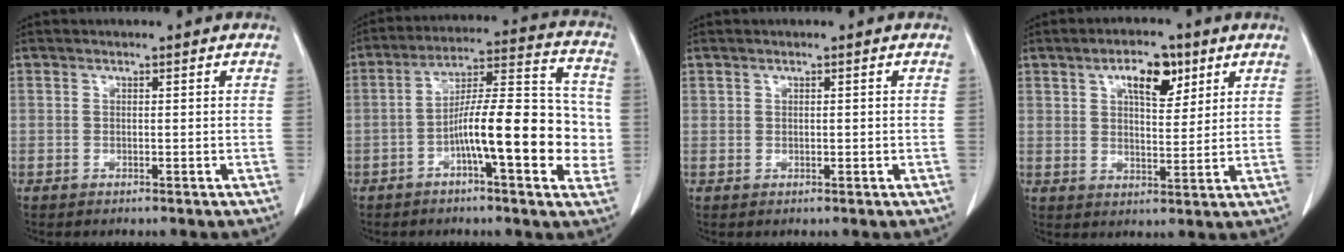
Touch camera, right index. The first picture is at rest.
{"total": 16.5, "force": [-3.4, 4.0, 15.6], "torque": [-0.238, 0.029, -0.053]}
{"total": 1.0, "force": [0.1, 0.7, 0.6], "torque": [-0.015, 0.007, 0.006]}
{"total": 8.0, "force": [3.9, 3.6, 6.0], "torque": [-0.102, 0.011, 0.067]}